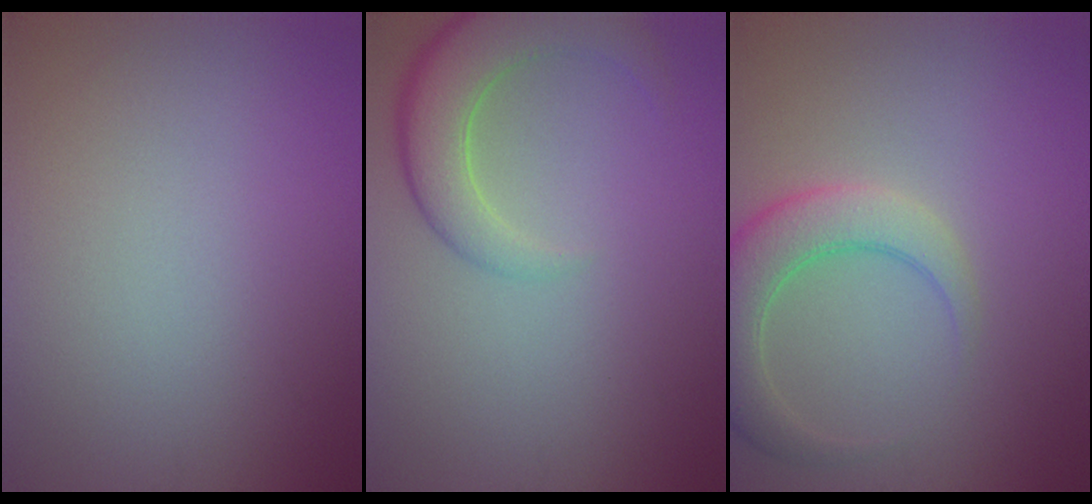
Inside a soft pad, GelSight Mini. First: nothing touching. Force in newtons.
{"total": 5.0, "press": 5.0, "slide": 0.4}
{"total": 4.9, "press": 4.9, "slide": 0.5}